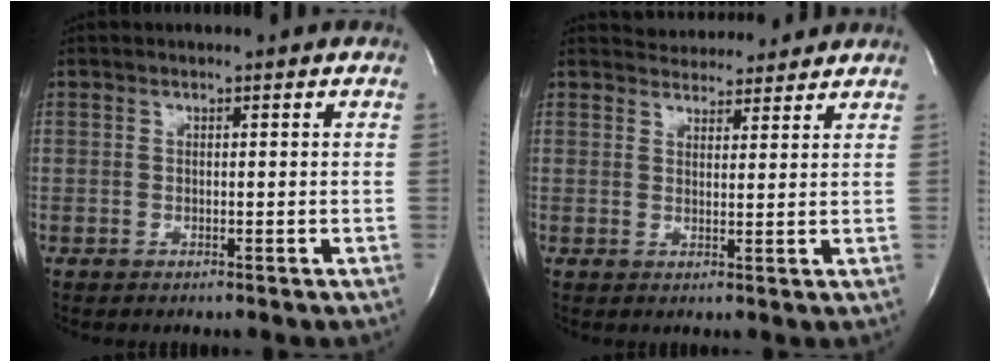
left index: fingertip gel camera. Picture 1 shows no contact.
{"total": 6.3, "force": [6.0, 1.4, 0.9], "torque": [-0.012, 0.013, 0.081]}